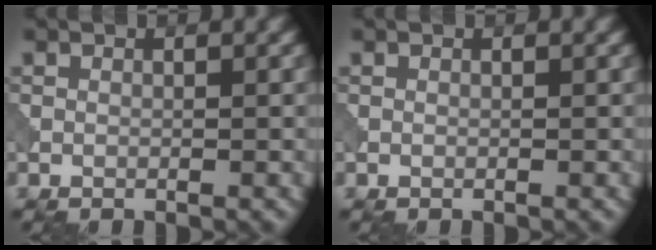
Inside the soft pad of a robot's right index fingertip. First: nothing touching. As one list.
[{"total": 0.0}]